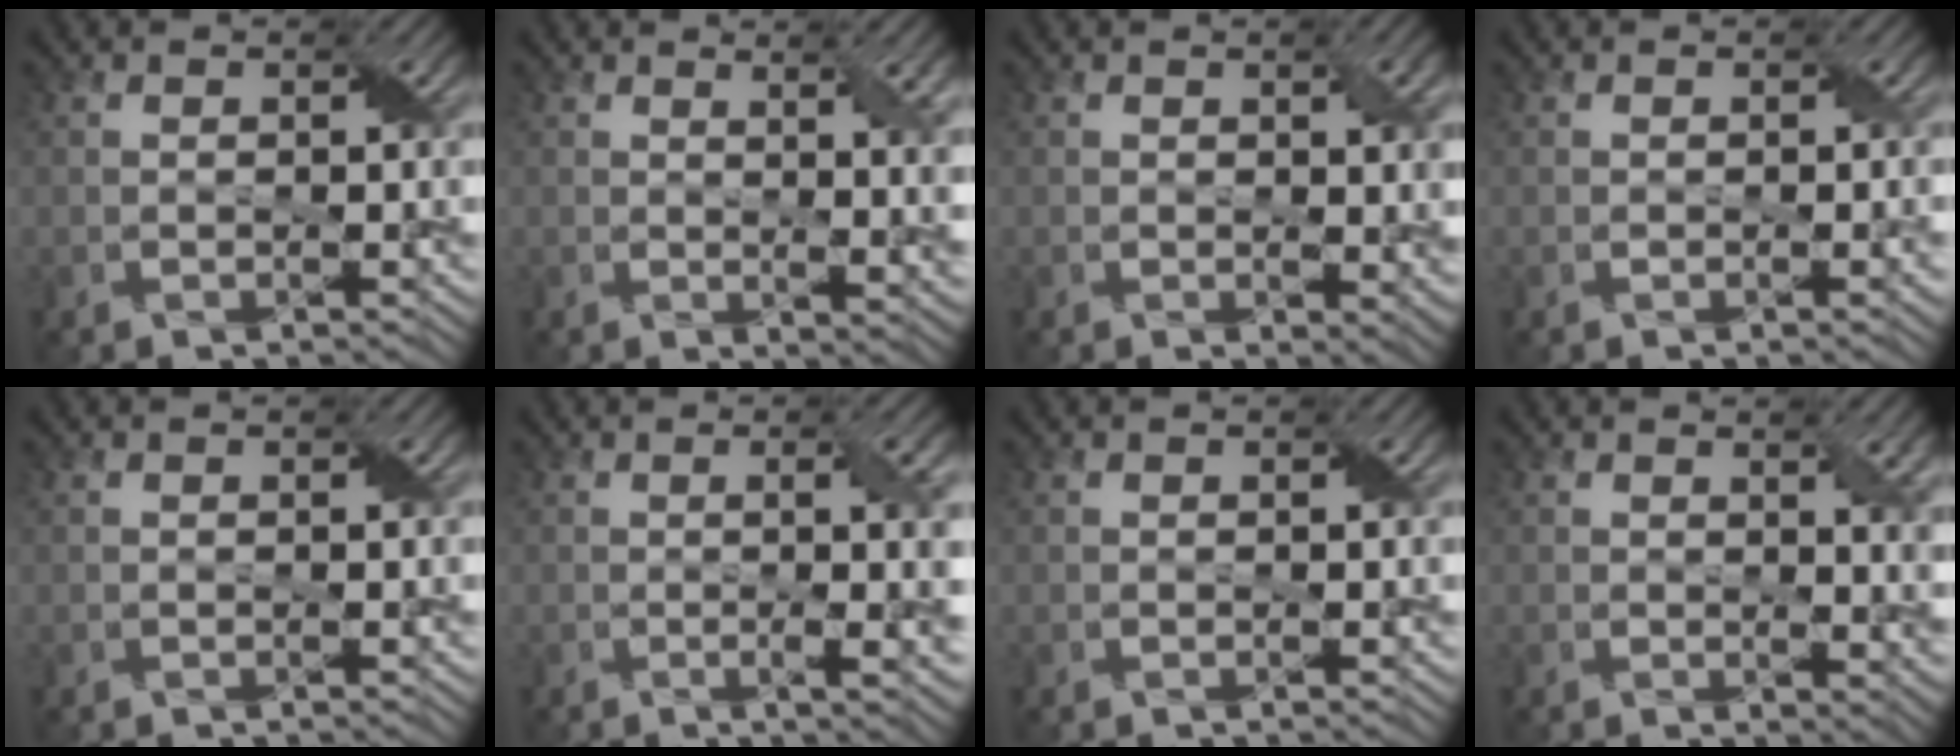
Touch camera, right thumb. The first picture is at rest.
{"total": 5.1, "force": [2.0, 1.5, 4.5], "torque": [-0.063, -0.004, 0.038]}
{"total": 3.4, "force": [0.9, 1.5, 2.9], "torque": [-0.039, -0.003, 0.019]}
{"total": 1.0, "force": [-0.2, 0.2, 1.0], "torque": [-0.015, -0.001, -0.002]}
{"total": 0.0}
{"total": 6.6, "force": [-0.1, 1.5, 6.5], "torque": [-0.088, 0.002, 0.001]}
{"total": 0.0}
{"total": 3.7, "force": [1.5, 1.3, 3.1], "torque": [-0.046, -0.008, 0.030]}